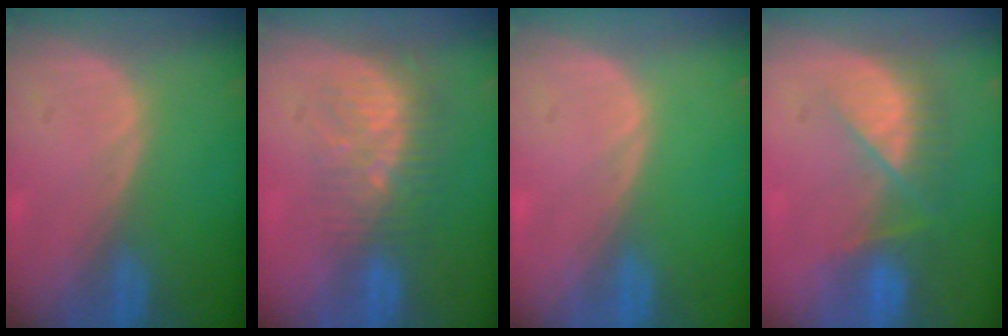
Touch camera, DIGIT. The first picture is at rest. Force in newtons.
{"total": 8.9, "press": 7.5, "slide": 4.8}
{"total": 0.0}
{"total": 7.7, "press": 7.1, "slide": 3.1}